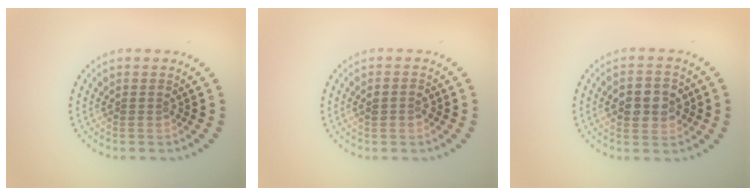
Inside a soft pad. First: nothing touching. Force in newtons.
{"total": 1.4, "press": 1.3, "slide": 0.4}
{"total": 3.8, "press": 3.8, "slide": 0.2}